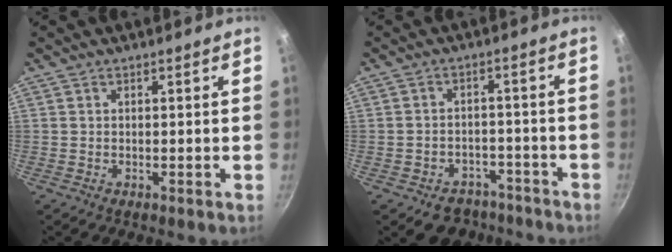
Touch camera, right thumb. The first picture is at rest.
{"total": 8.9, "force": [-6.7, 5.6, 2.0], "torque": [0.015, 0.055, -0.080]}